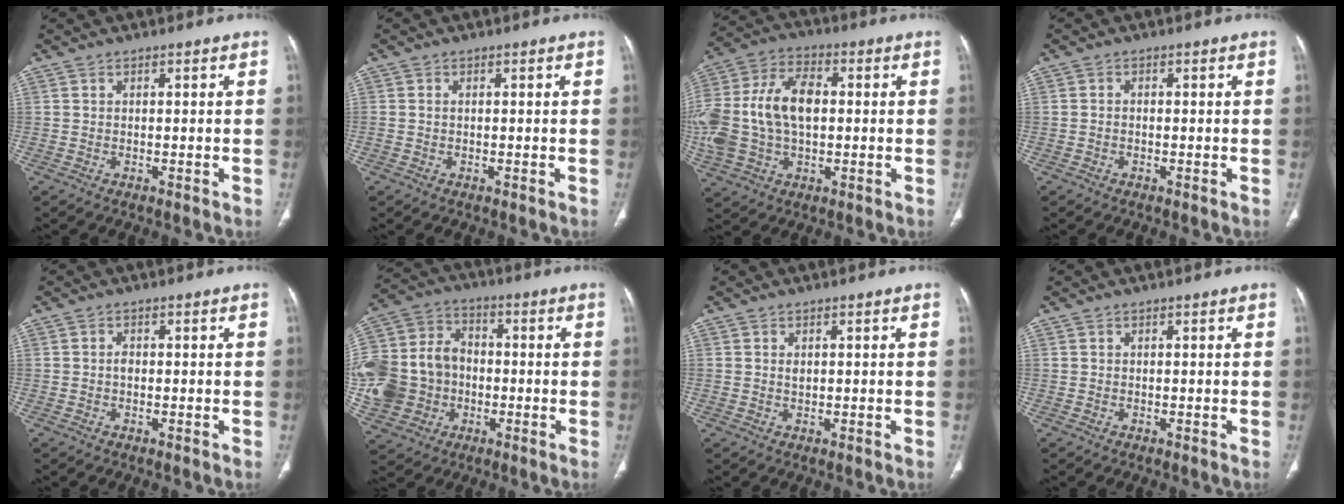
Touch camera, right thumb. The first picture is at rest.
{"total": 0.6, "force": [0.0, 0.4, 0.4], "torque": [-0.014, 0.004, 0.003]}
{"total": 20.8, "force": [0.6, 13.5, 15.8], "torque": [-0.361, 0.020, 0.015]}
{"total": 0.7, "force": [-0.3, 0.5, 0.4], "torque": [-0.006, 0.002, -0.008]}
{"total": 1.1, "force": [-0.2, 0.7, 0.7], "torque": [-0.010, 0.003, -0.006]}
{"total": 19.9, "force": [-2.8, 16.9, 10.2], "torque": [-0.223, 0.037, -0.044]}
{"total": 1.0, "force": [0.3, 0.7, 0.7], "torque": [-0.010, -0.002, 0.008]}
{"total": 0.0}